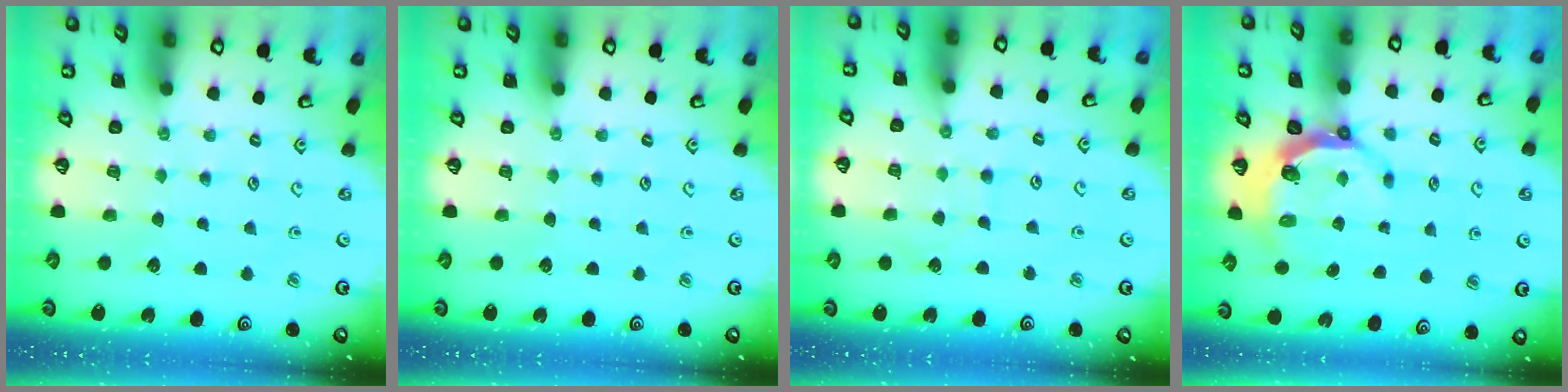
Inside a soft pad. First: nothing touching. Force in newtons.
{"total": 0.0}
{"total": 5.1, "press": 5.1, "slide": 0.2}
{"total": 4.9, "press": 3.8, "slide": 3.1}